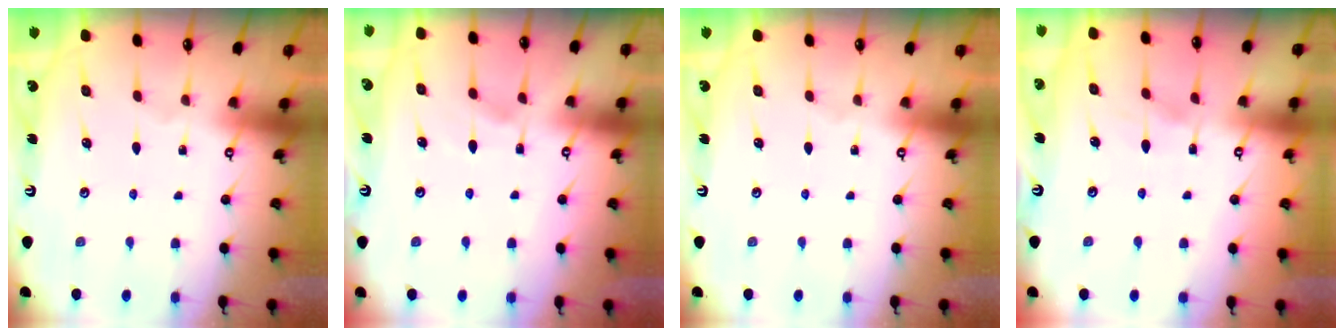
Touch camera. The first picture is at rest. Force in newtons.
{"total": 3.5, "press": 3.5, "slide": 0.4}
{"total": 0.0}
{"total": 3.2, "press": 3.2, "slide": 0.4}